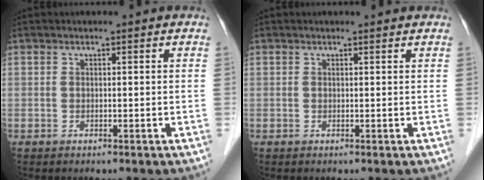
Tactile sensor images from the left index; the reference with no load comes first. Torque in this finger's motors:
{"motor_torque": [0.11, 0.00, -0.07, -0.01]}